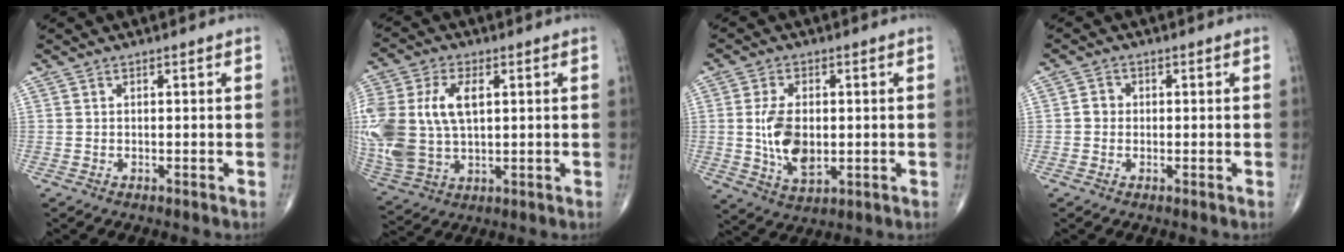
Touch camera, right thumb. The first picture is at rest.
{"total": 20.1, "force": [2.7, 12.4, 15.5], "torque": [-0.379, 0.003, 0.061]}
{"total": 9.8, "force": [-0.1, 5.6, 8.1], "torque": [-0.144, -0.007, 0.006]}
{"total": 2.0, "force": [-0.2, 1.9, 0.7], "torque": [0.000, 0.006, -0.007]}